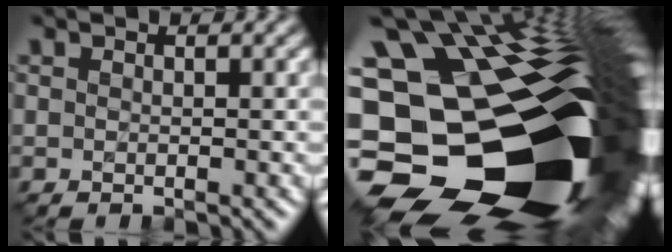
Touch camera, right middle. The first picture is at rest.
{"total": 21.6, "force": [-4.7, 12.8, 16.8], "torque": [-0.288, -0.021, -0.076]}